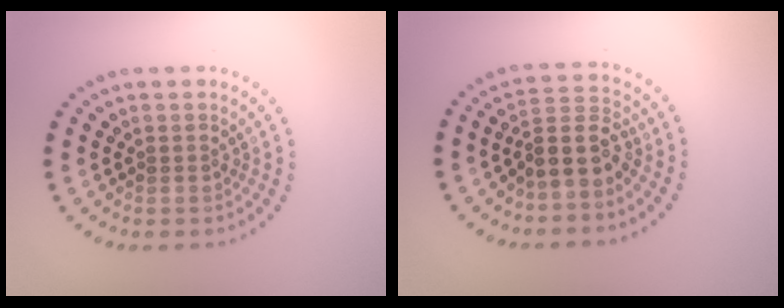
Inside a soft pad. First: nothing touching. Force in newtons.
{"total": 3.6, "press": 2.9, "slide": 2.1}